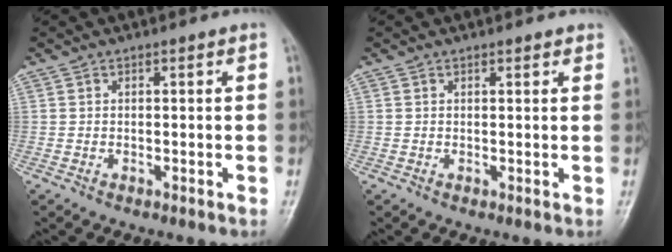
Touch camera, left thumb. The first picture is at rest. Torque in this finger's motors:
{"motor_torque": [-0.18, -0.12, -0.23, -0.27, 0.02]}